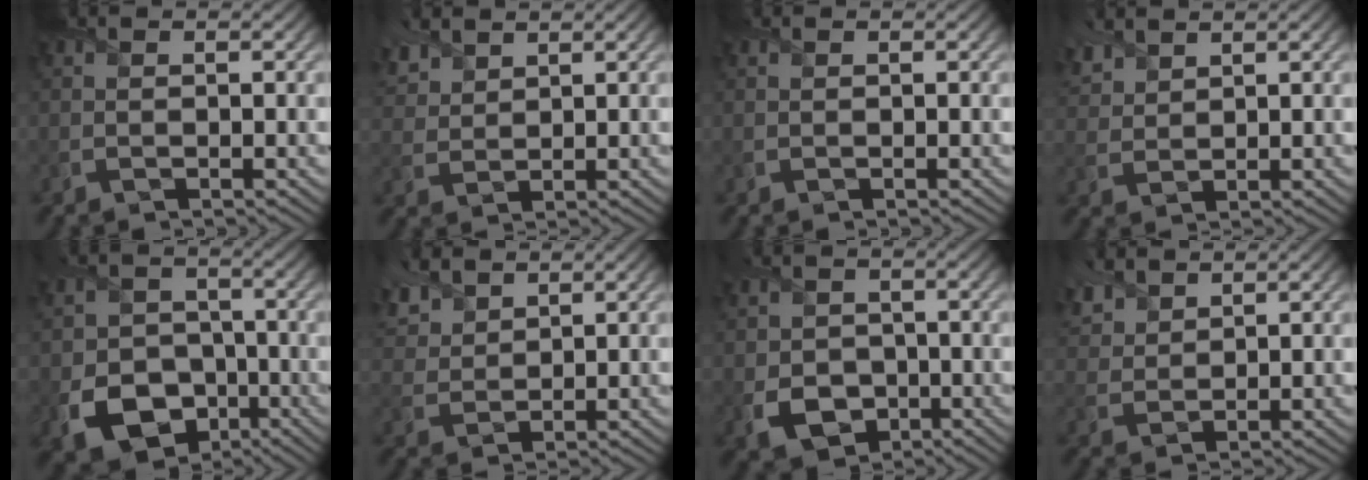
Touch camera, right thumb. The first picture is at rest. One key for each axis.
{"total": 5.0, "fx": 3.7, "fy": 2.5, "fz": 2.3, "tx": -0.069, "ty": 0.015, "tz": 0.077}
{"total": 0.0}
{"total": 4.6, "fx": 3.5, "fy": 2.0, "fz": 2.0, "tx": -0.062, "ty": 0.014, "tz": 0.076}
{"total": 10.2, "fx": -4.2, "fy": 7.8, "fz": 5.1, "tx": -0.106, "ty": -0.033, "tz": -0.082}
{"total": 6.8, "fx": 4.7, "fy": 3.4, "fz": 3.5, "tx": -0.111, "ty": 0.019, "tz": 0.096}
{"total": 5.6, "fx": -1.7, "fy": 4.7, "fz": 2.7, "tx": -0.061, "ty": -0.017, "tz": -0.033}
{"total": 5.6, "fx": 4.2, "fy": 2.7, "fz": 2.7, "tx": -0.081, "ty": 0.017, "tz": 0.086}